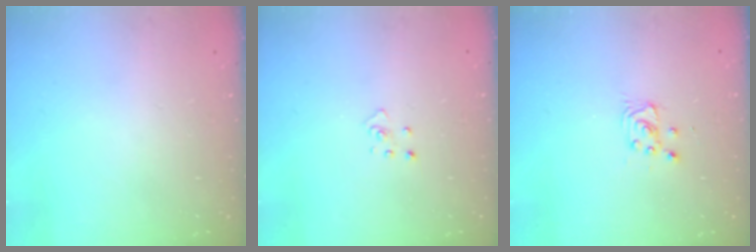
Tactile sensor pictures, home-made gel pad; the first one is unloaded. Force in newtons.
{"total": 2.9, "press": 2.9, "slide": 0.2}
{"total": 2.9, "press": 2.9, "slide": 0.4}